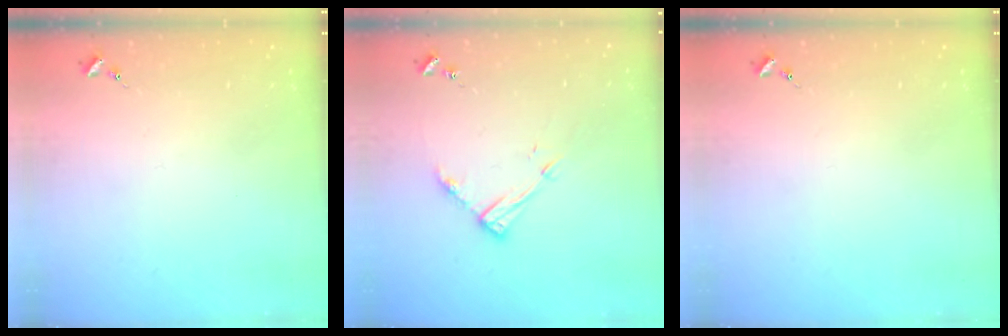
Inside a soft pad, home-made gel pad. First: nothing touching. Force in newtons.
{"total": 11.0, "press": 11.0, "slide": 0.8}
{"total": 0.0}